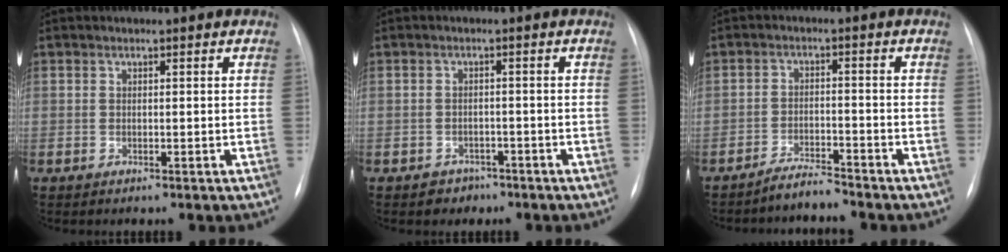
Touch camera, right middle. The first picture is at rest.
{"total": 2.7, "force": [-1.8, 2.0, 0.1], "torque": [-0.005, 0.010, -0.022]}
{"total": 3.2, "force": [-3.2, -0.2, 0.4], "torque": [-0.007, -0.015, -0.058]}